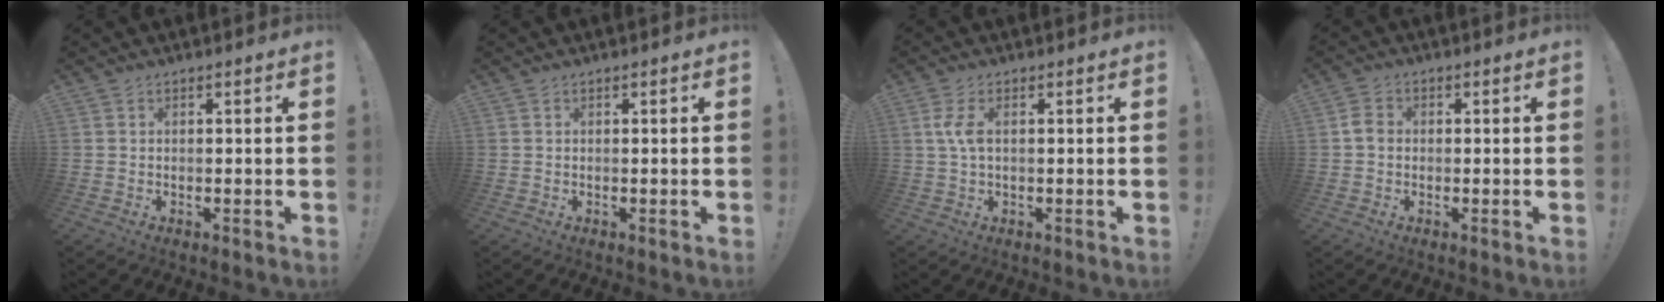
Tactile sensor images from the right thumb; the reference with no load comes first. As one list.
[{"total": 0.0}, {"total": 4.3, "force": [0.6, 1.7, 3.9], "torque": [-0.087, -0.001, 0.007]}, {"total": 3.4, "force": [-0.4, 2.7, 2.0], "torque": [-0.029, 0.010, -0.007]}]